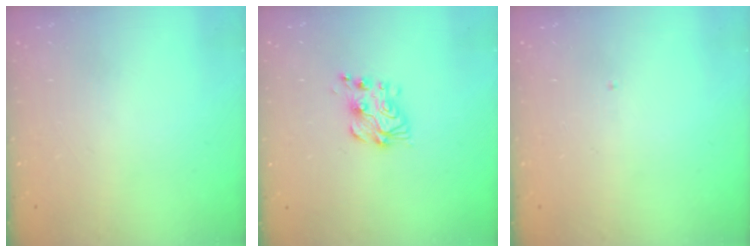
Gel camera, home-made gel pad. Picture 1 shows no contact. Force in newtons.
{"total": 8.1, "press": 8.1, "slide": 0.4}
{"total": 0.0}